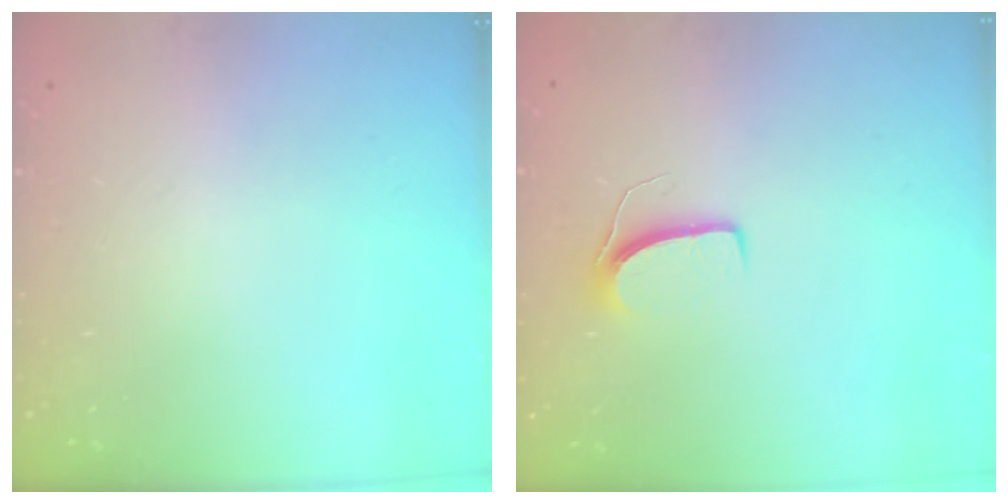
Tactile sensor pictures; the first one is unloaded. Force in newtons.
{"total": 6.8, "press": 6.7, "slide": 0.5}